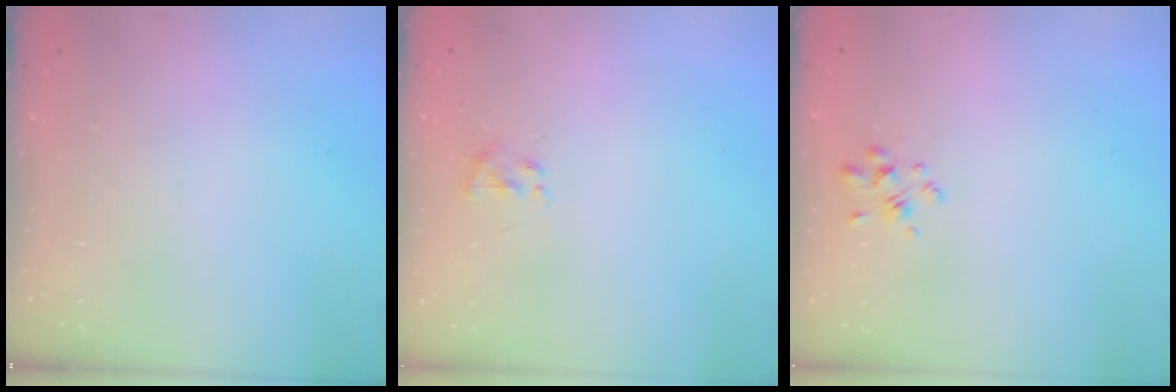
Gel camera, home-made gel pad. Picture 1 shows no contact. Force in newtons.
{"total": 1.4, "press": 1.2, "slide": 0.6}
{"total": 2.4, "press": 2.2, "slide": 0.9}